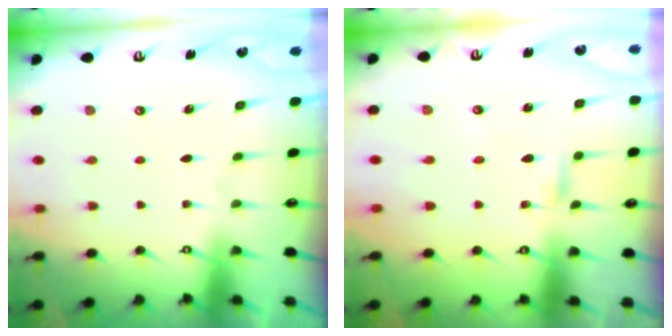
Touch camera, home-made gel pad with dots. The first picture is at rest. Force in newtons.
{"total": 2.1, "press": 2.1, "slide": 0.1}